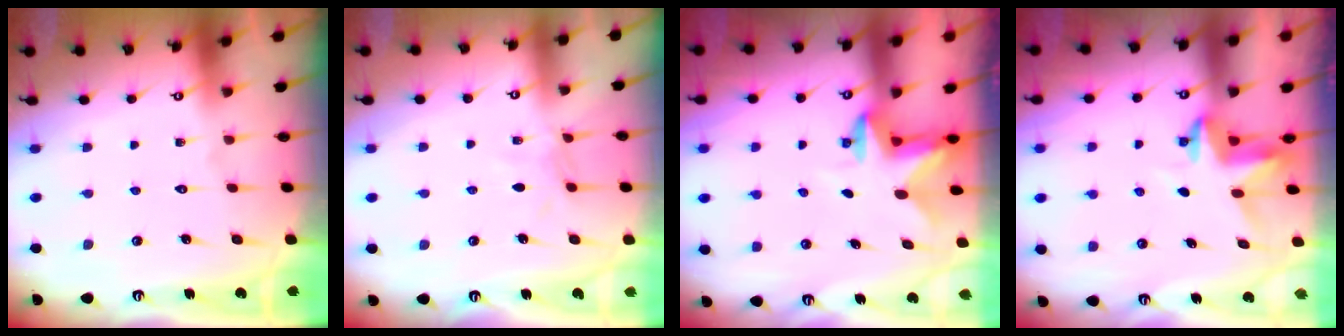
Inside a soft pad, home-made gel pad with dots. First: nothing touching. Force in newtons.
{"total": 4.7, "press": 4.6, "slide": 0.6}
{"total": 3.0, "press": 2.9, "slide": 0.6}
{"total": 3.9, "press": 3.9, "slide": 0.4}